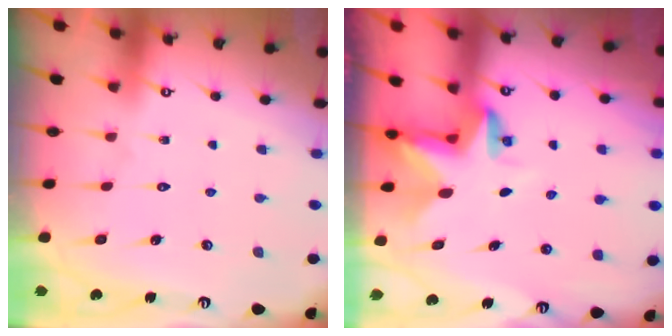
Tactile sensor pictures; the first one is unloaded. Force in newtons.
{"total": 3.2, "press": 3.2, "slide": 0.2}